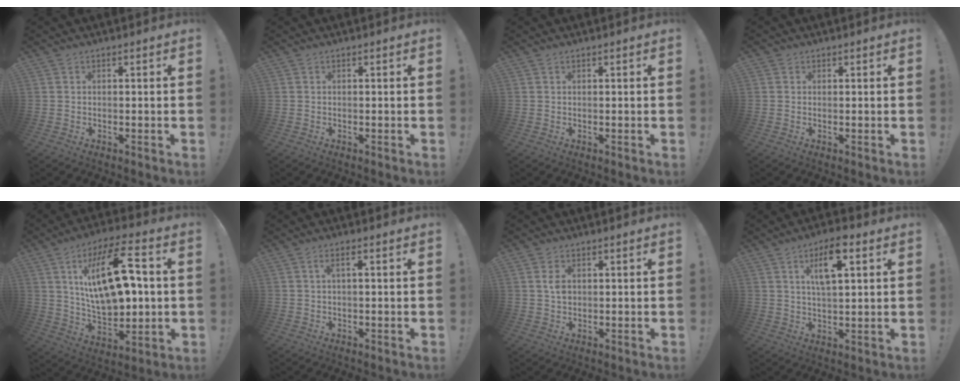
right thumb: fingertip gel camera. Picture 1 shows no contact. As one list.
[{"total": 0.0}, {"total": 0.0}, {"total": 0.7, "force": [0.4, 0.5, 0.0], "torque": [0.007, -0.002, 0.007]}, {"total": 22.4, "force": [5.2, 10.5, 19.0], "torque": [-0.318, -0.011, 0.083]}, {"total": 2.5, "force": [0.1, 0.3, 2.5], "torque": [-0.051, 0.004, 0.000]}, {"total": 3.2, "force": [0.7, 2.1, 2.3], "torque": [-0.037, 0.002, 0.010]}, {"total": 9.7, "force": [4.1, 3.7, 8.0], "torque": [-0.128, 0.000, 0.068]}]